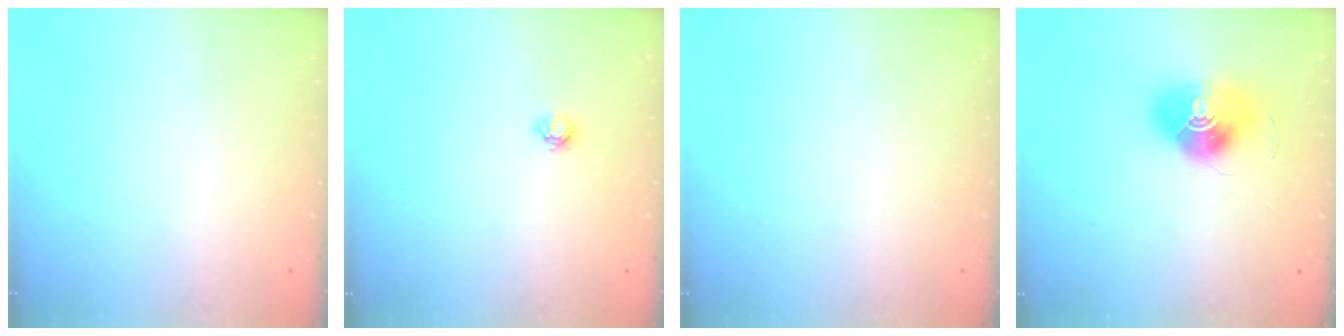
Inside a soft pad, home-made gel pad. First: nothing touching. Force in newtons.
{"total": 5.3, "press": 5.2, "slide": 0.5}
{"total": 0.0}
{"total": 14.4, "press": 14.4, "slide": 0.5}